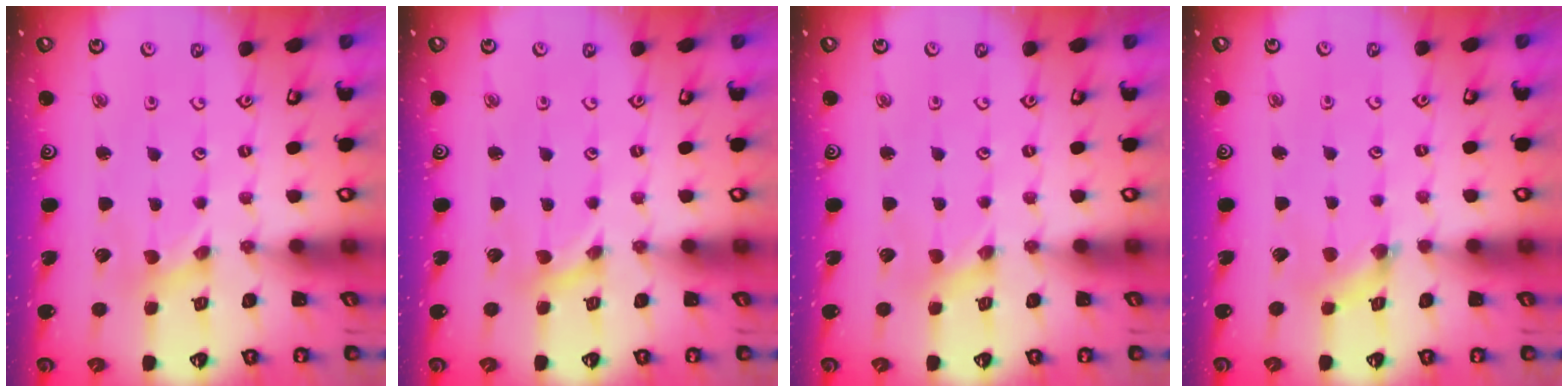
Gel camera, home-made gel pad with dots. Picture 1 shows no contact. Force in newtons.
{"total": 0.0}
{"total": 0.0}
{"total": 2.0, "press": 2.0, "slide": 0.3}